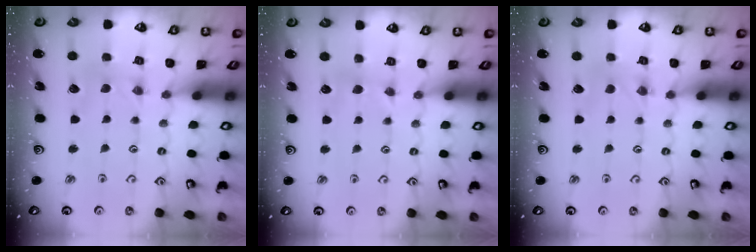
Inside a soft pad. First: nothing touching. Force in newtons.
{"total": 2.1, "press": 2.0, "slide": 0.3}
{"total": 0.0}